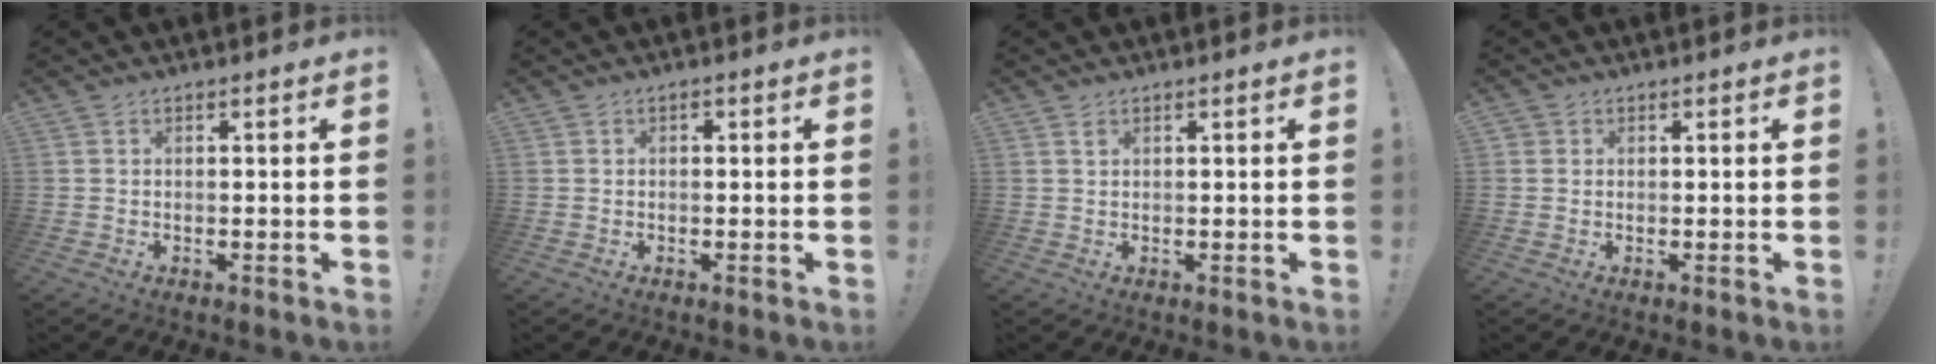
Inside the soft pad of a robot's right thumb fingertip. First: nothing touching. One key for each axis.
{"total": 0.7, "fx": -0.4, "fy": 0.5, "fz": 0.2, "tx": -0.003, "ty": 0.002, "tz": -0.010}
{"total": 0.7, "fx": 0.4, "fy": 0.3, "fz": 0.5, "tx": -0.002, "ty": -0.004, "tz": 0.007}
{"total": 1.1, "fx": 0.4, "fy": 1.0, "fz": 0.2, "tx": 0.004, "ty": -0.002, "tz": 0.005}